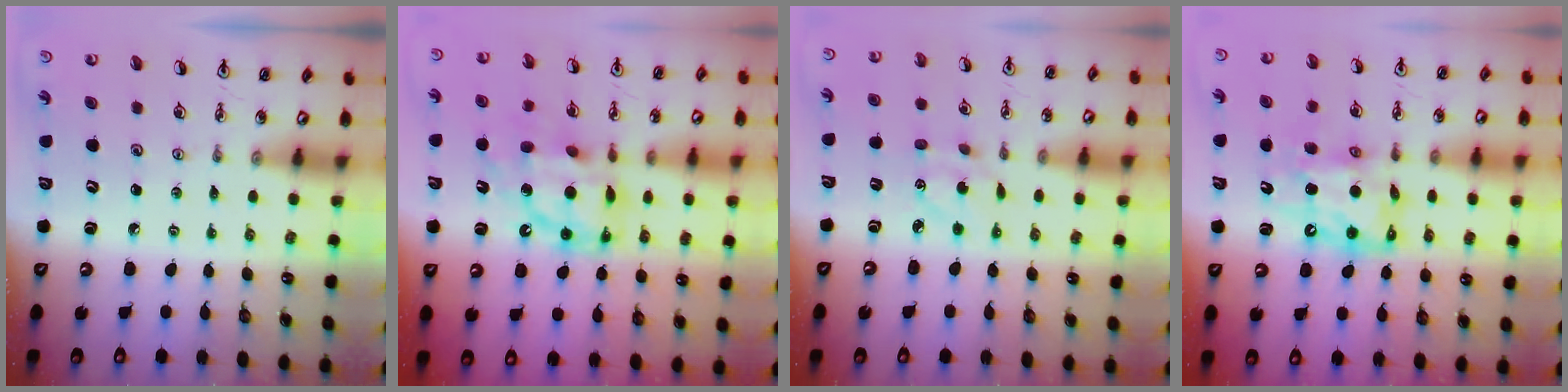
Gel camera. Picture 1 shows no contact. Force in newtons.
{"total": 14.1, "press": 14.1, "slide": 1.2}
{"total": 3.9, "press": 3.9, "slide": 0.4}
{"total": 10.4, "press": 10.4, "slide": 1.1}